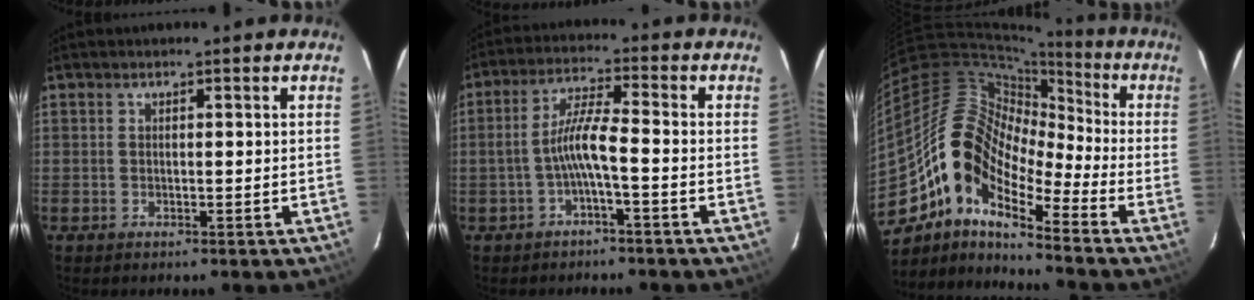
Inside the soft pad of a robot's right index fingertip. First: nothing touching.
{"total": 5.7, "force": [-2.2, 0.2, 5.2], "torque": [-0.116, 0.012, -0.039]}
{"total": 14.5, "force": [-8.2, 6.3, 10.2], "torque": [-0.167, 0.011, -0.176]}